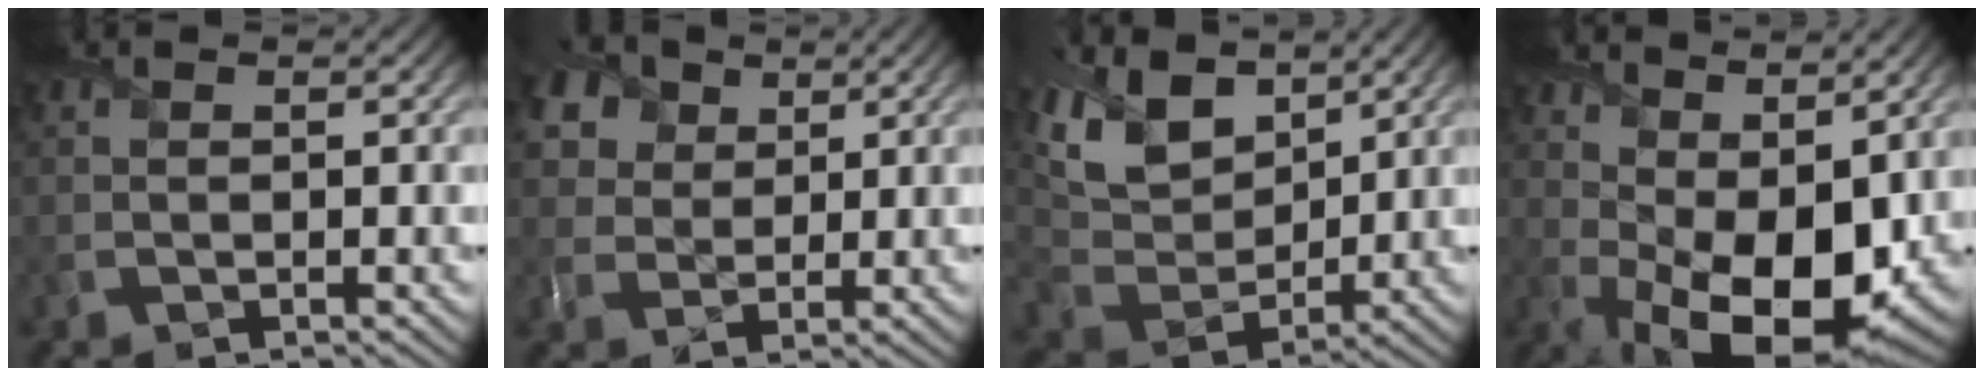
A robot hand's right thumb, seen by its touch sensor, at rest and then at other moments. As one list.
[{"total": 8.6, "force": [4.4, 6.1, 4.0], "torque": [-0.130, 0.023, 0.062]}, {"total": 11.1, "force": [6.1, 6.7, 6.5], "torque": [-0.178, 0.010, 0.113]}, {"total": 15.0, "force": [1.2, 8.0, 12.7], "torque": [-0.215, -0.032, 0.057]}]